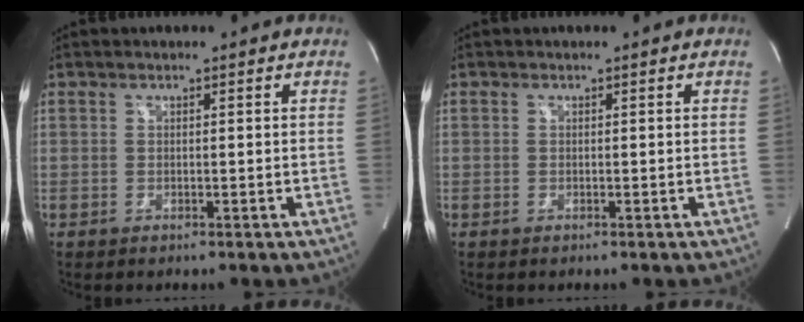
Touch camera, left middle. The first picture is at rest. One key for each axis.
{"total": 0.0}